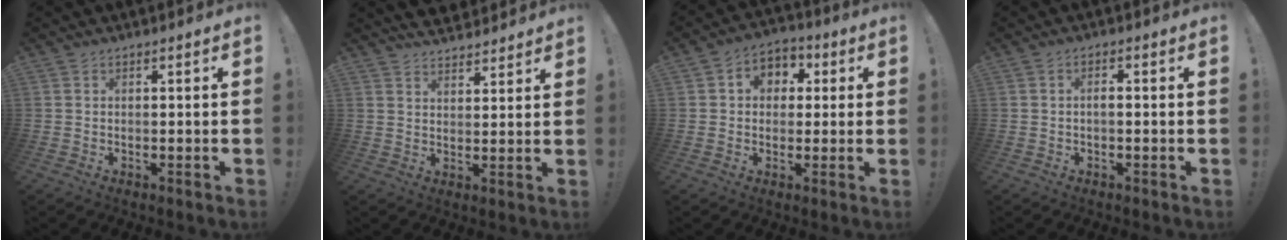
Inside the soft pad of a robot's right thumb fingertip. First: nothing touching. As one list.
[{"total": 4.8, "force": [4.4, 1.9, 0.6], "torque": [-0.008, -0.034, 0.081]}, {"total": 6.3, "force": [0.4, 5.9, 2.3], "torque": [-0.027, 0.007, 0.011]}, {"total": 1.7, "force": [-0.7, 0.5, 1.6], "torque": [-0.031, 0.007, -0.012]}]